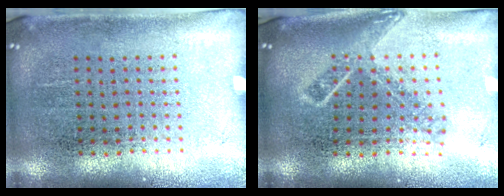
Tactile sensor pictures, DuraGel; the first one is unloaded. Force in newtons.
{"total": 1.8, "press": 1.3, "slide": 1.3}